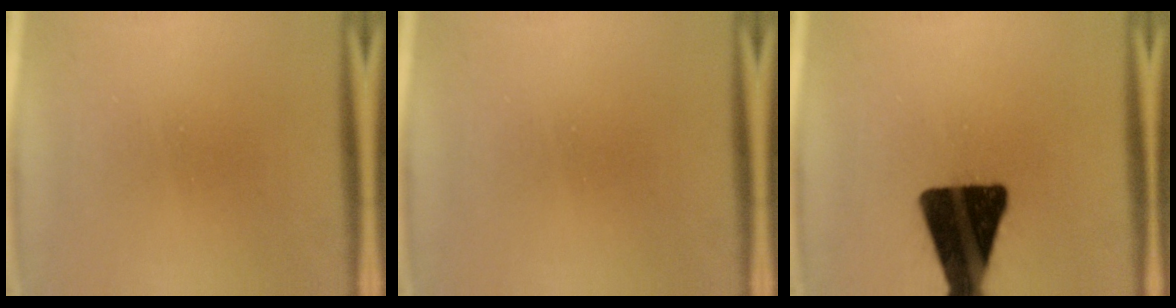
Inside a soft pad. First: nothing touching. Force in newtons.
{"total": 0.0}
{"total": 19.3}